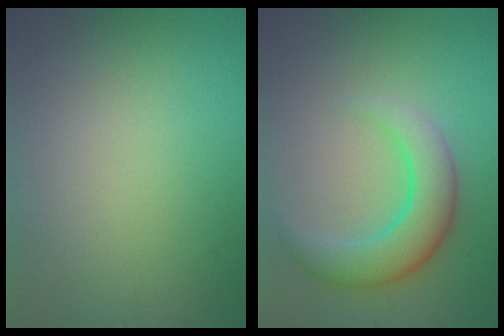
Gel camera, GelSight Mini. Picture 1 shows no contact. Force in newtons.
{"total": 5.3, "press": 5.3, "slide": 0.1}